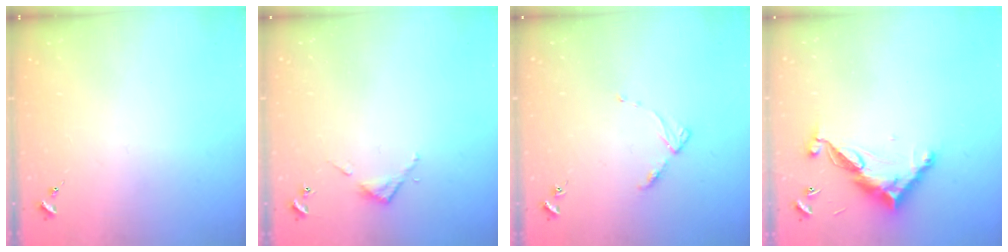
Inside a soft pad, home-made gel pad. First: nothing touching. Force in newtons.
{"total": 3.2, "press": 3.2, "slide": 0.2}
{"total": 4.5, "press": 4.4, "slide": 0.6}
{"total": 12.8, "press": 12.8, "slide": 0.4}